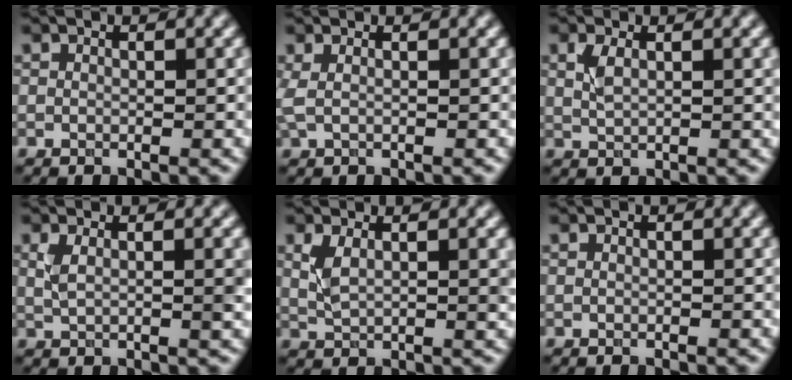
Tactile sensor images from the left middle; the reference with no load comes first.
{"total": 1.4, "force": [0.4, 0.5, 1.2], "torque": [-0.024, 0.005, 0.003]}
{"total": 2.3, "force": [0.9, 1.0, 1.9], "torque": [-0.043, 0.001, 0.019]}
{"total": 3.5, "force": [0.8, 1.3, 3.2], "torque": [-0.057, 0.000, 0.015]}
{"total": 3.5, "force": [1.2, 1.3, 3.1], "torque": [-0.067, -0.005, 0.026]}
{"total": 0.0}